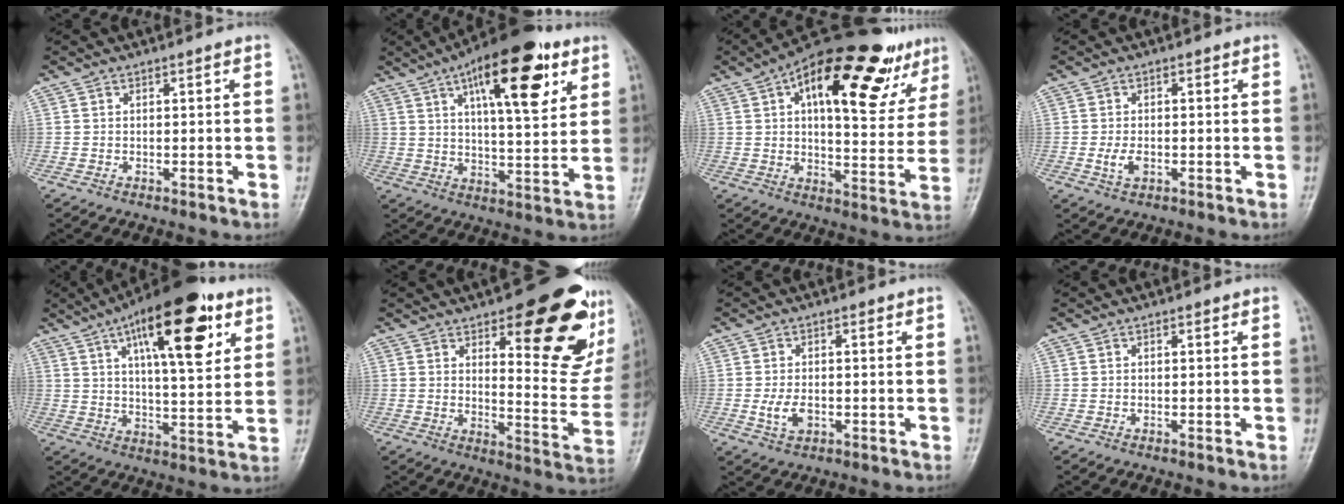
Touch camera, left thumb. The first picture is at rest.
{"total": 19.5, "force": [9.2, 7.1, 15.7], "torque": [-0.207, -0.026, 0.137]}
{"total": 25.8, "force": [13.5, 10.7, 19.1], "torque": [-0.236, -0.010, 0.195]}
{"total": 3.2, "force": [-0.6, 2.0, 2.4], "torque": [-0.043, -0.002, -0.012]}
{"total": 20.3, "force": [9.3, 7.2, 16.6], "torque": [-0.225, -0.024, 0.141]}
{"total": 22.6, "force": [11.3, 7.9, 18.0], "torque": [-0.179, -0.059, 0.154]}
{"total": 4.2, "force": [-0.8, 2.7, 3.1], "torque": [-0.056, -0.002, -0.014]}
{"total": 0.0}